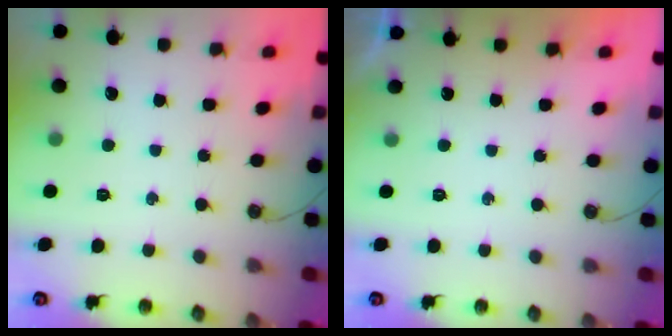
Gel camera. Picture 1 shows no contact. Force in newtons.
{"total": 0.0}